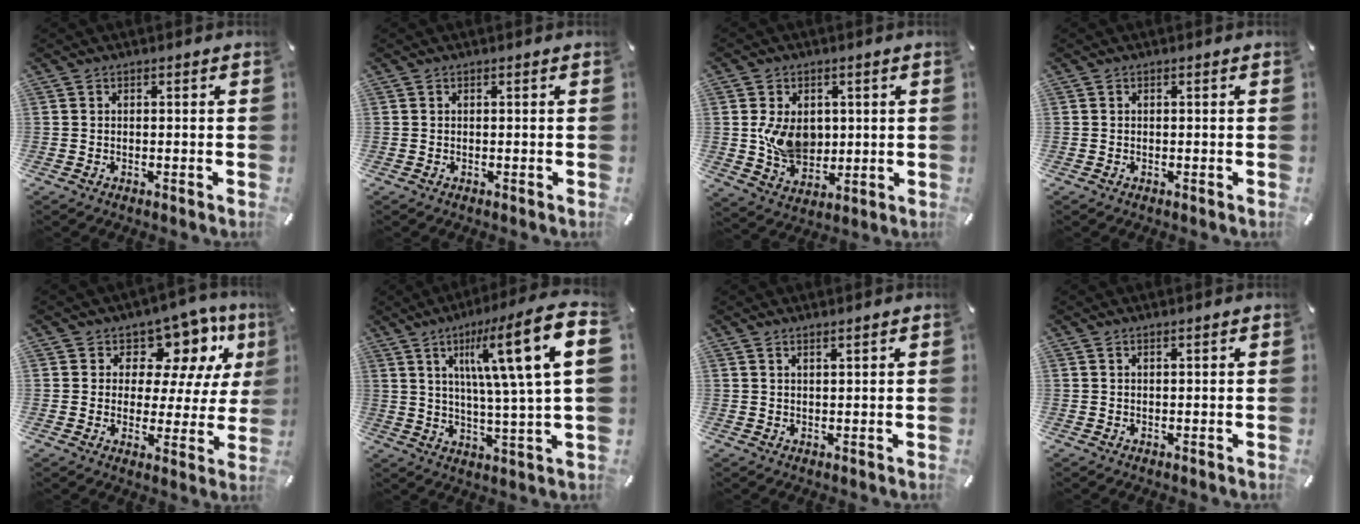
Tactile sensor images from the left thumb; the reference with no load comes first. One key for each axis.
{"total": 0.0}
{"total": 9.7, "fx": 1.1, "fy": 7.7, "fz": 5.8, "tx": -0.106, "ty": -0.003, "tz": 0.022}
{"total": 0.0}
{"total": 11.4, "fx": 7.1, "fy": 7.2, "fz": 5.1, "tx": -0.076, "ty": -0.058, "tz": 0.127}
{"total": 18.6, "fx": 6.5, "fy": 3.2, "fz": 17.2, "tx": -0.274, "ty": -0.020, "tz": 0.084}
{"total": 1.3, "fx": 1.2, "fy": -0.2, "fz": 0.6, "tx": -0.011, "ty": -0.003, "tz": 0.023}
{"total": 0.6, "fx": 0.4, "fy": 0.0, "fz": 0.5, "tx": -0.008, "ty": -0.001, "tz": 0.008}